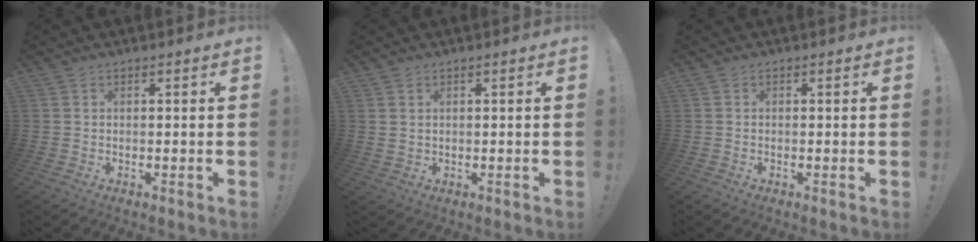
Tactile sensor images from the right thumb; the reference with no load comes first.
{"total": 1.4, "force": [0.7, 1.1, 0.7], "torque": [-0.012, 0.002, 0.012]}
{"total": 0.0}